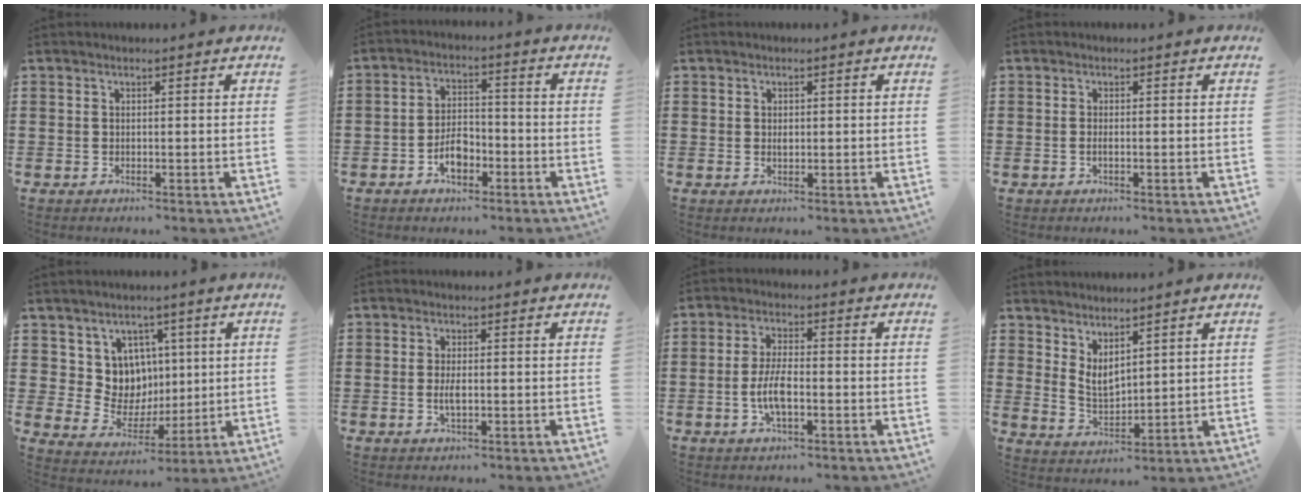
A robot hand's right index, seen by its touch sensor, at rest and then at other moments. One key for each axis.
{"total": 4.9, "fx": -2.4, "fy": 2.6, "fz": 3.4, "tx": -0.071, "ty": 0.002, "tz": -0.046}
{"total": 1.1, "fx": 0.1, "fy": 0.7, "fz": 0.9, "tx": -0.019, "ty": 0.003, "tz": 0.002}
{"total": 0.7, "fx": -0.2, "fy": 0.1, "fz": 0.6, "tx": -0.012, "ty": -0.002, "tz": -0.004}
{"total": 8.5, "fx": 2.8, "fy": 7.8, "fz": 2.0, "tx": -0.065, "ty": -0.013, "tz": 0.059}
{"total": 2.5, "fx": -0.2, "fy": 0.8, "fz": 2.3, "tx": -0.049, "ty": -0.002, "tz": -0.007}
{"total": 5.6, "fx": -1.3, "fy": 2.0, "fz": 5.1, "tx": -0.116, "ty": -0.001, "tz": -0.031}
{"total": 3.9, "fx": 3.0, "fy": 1.5, "fz": 1.9, "tx": -0.046, "ty": -0.009, "tz": 0.057}